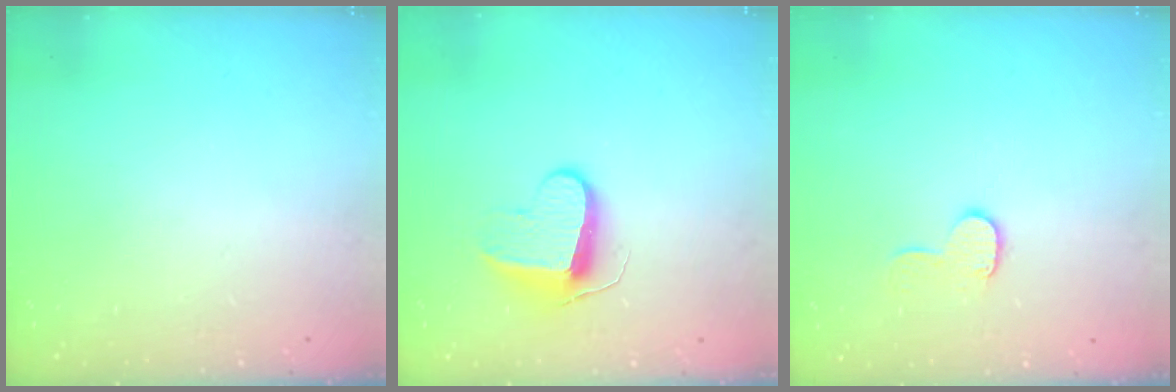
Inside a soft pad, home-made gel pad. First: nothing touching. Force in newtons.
{"total": 9.5, "press": 9.5, "slide": 0.7}
{"total": 8.0, "press": 8.0, "slide": 0.2}